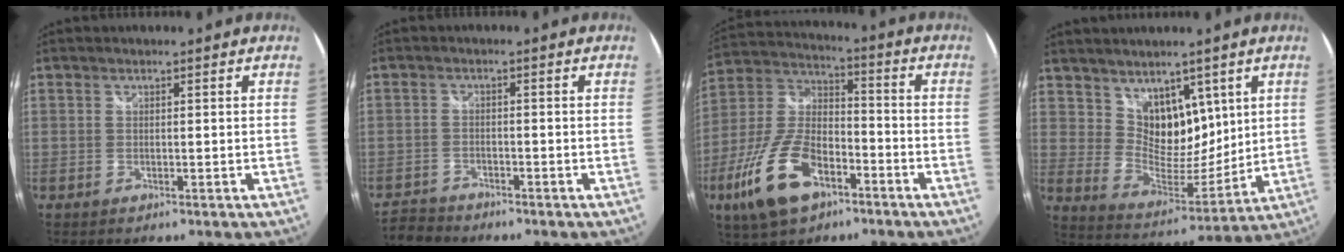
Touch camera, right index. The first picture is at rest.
{"total": 4.6, "force": [-4.3, 1.4, 0.5], "torque": [-0.028, -0.007, -0.085]}
{"total": 17.2, "force": [-8.8, 8.3, 12.2], "torque": [-0.268, -0.011, -0.162]}
{"total": 11.4, "force": [6.4, 7.6, 5.4], "torque": [-0.082, -0.008, 0.128]}